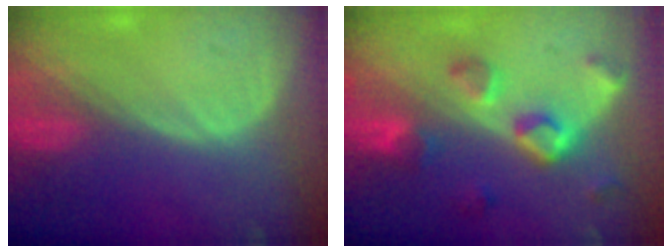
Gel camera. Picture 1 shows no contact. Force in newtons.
{"total": 7.7, "press": 7.0, "slide": 3.2}